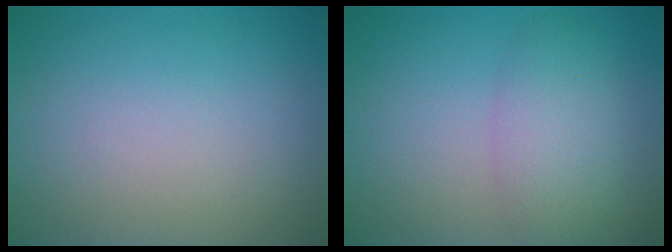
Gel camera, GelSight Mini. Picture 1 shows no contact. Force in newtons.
{"total": 3.9, "press": 3.9, "slide": 0.3}